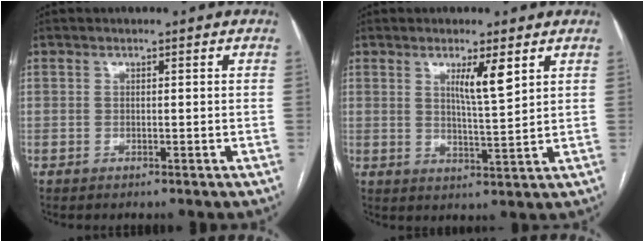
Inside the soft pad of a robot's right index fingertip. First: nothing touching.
{"total": 5.1, "force": [2.5, 0.1, 4.5], "torque": [-0.078, -0.008, 0.044]}